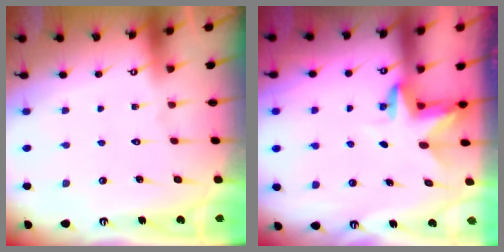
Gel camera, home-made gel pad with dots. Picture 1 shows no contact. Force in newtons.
{"total": 3.6, "press": 3.6, "slide": 0.2}